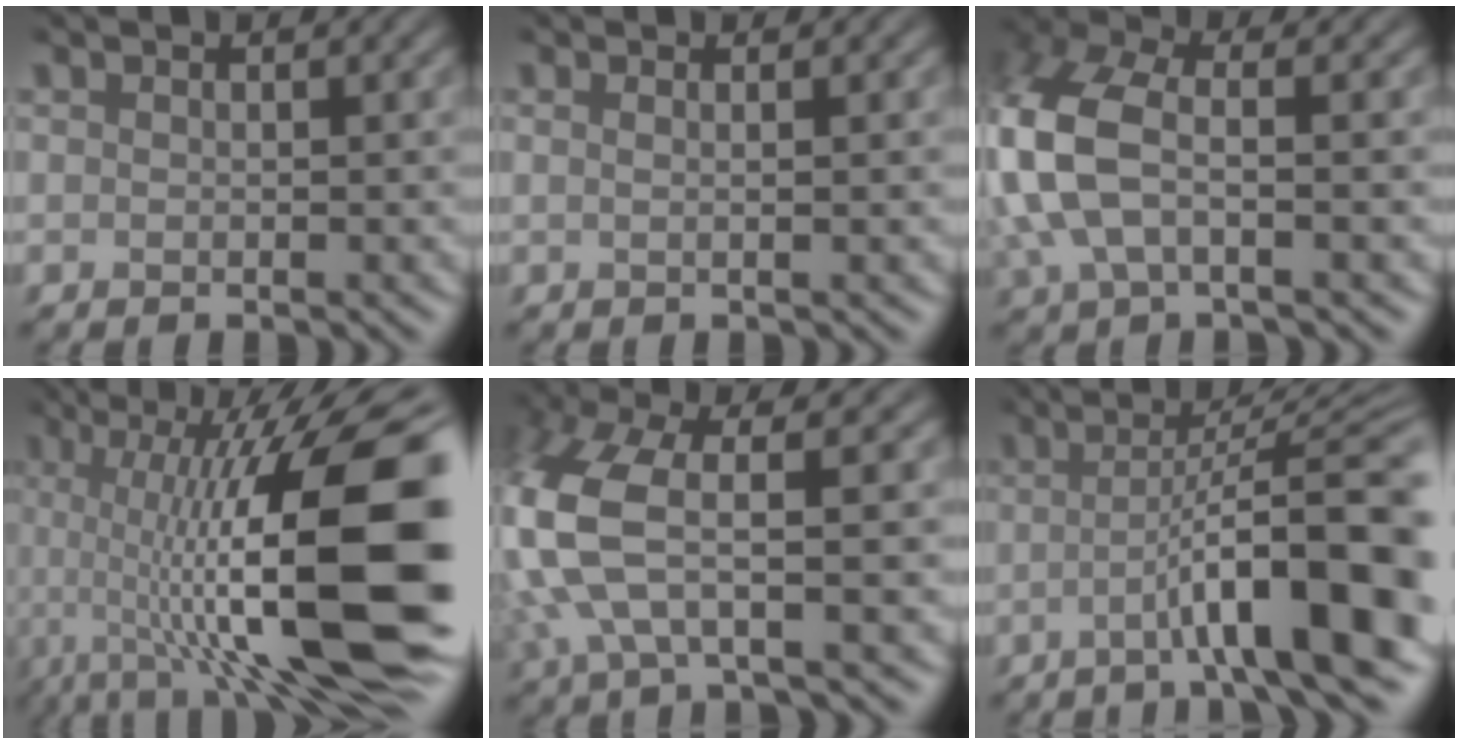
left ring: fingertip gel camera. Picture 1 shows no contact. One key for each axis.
{"total": 1.5, "fx": 0.4, "fy": 0.6, "fz": 1.3, "tx": -0.010, "ty": -0.003, "tz": -0.008}
{"total": 8.5, "fx": 0.1, "fy": 4.6, "fz": 7.1, "tx": -0.185, "ty": 0.009, "tz": -0.011}
{"total": 17.2, "fx": -1.3, "fy": 5.0, "fz": 16.4, "tx": -0.232, "ty": 0.021, "tz": -0.021}
{"total": 8.9, "fx": -0.2, "fy": 3.3, "fz": 8.2, "tx": -0.211, "ty": 0.004, "tz": -0.015}
{"total": 10.5, "fx": -2.4, "fy": 1.7, "fz": 10.1, "tx": -0.130, "ty": 0.017, "tz": -0.043}